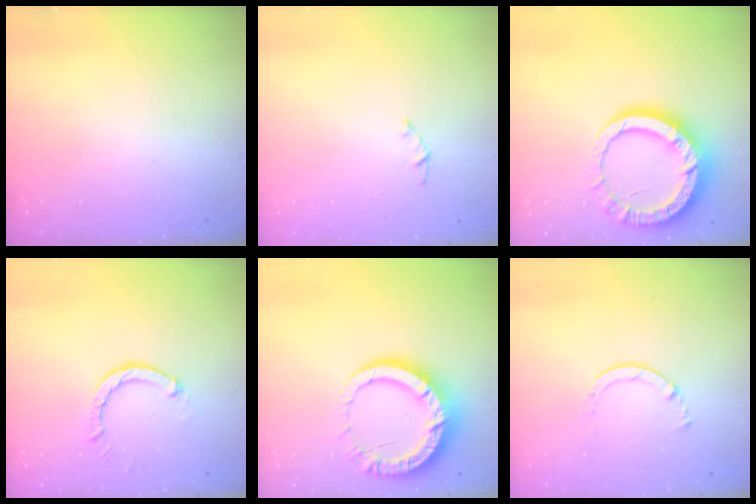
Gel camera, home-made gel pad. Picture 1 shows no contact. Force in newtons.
{"total": 1.0, "press": 0.9, "slide": 0.3}
{"total": 13.4, "press": 13.3, "slide": 1.4}
{"total": 2.6, "press": 2.6, "slide": 0.3}
{"total": 13.5, "press": 13.4, "slide": 1.5}
{"total": 1.7, "press": 1.6, "slide": 0.2}